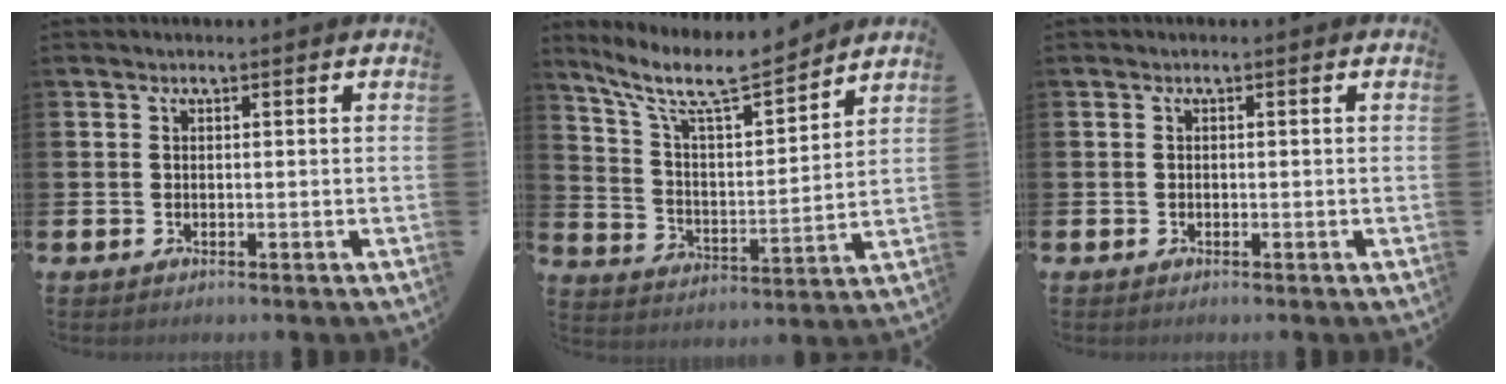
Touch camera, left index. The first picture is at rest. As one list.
[{"total": 9.8, "force": [8.5, 1.9, 4.4], "torque": [-0.115, -0.053, 0.147]}, {"total": 0.0}]